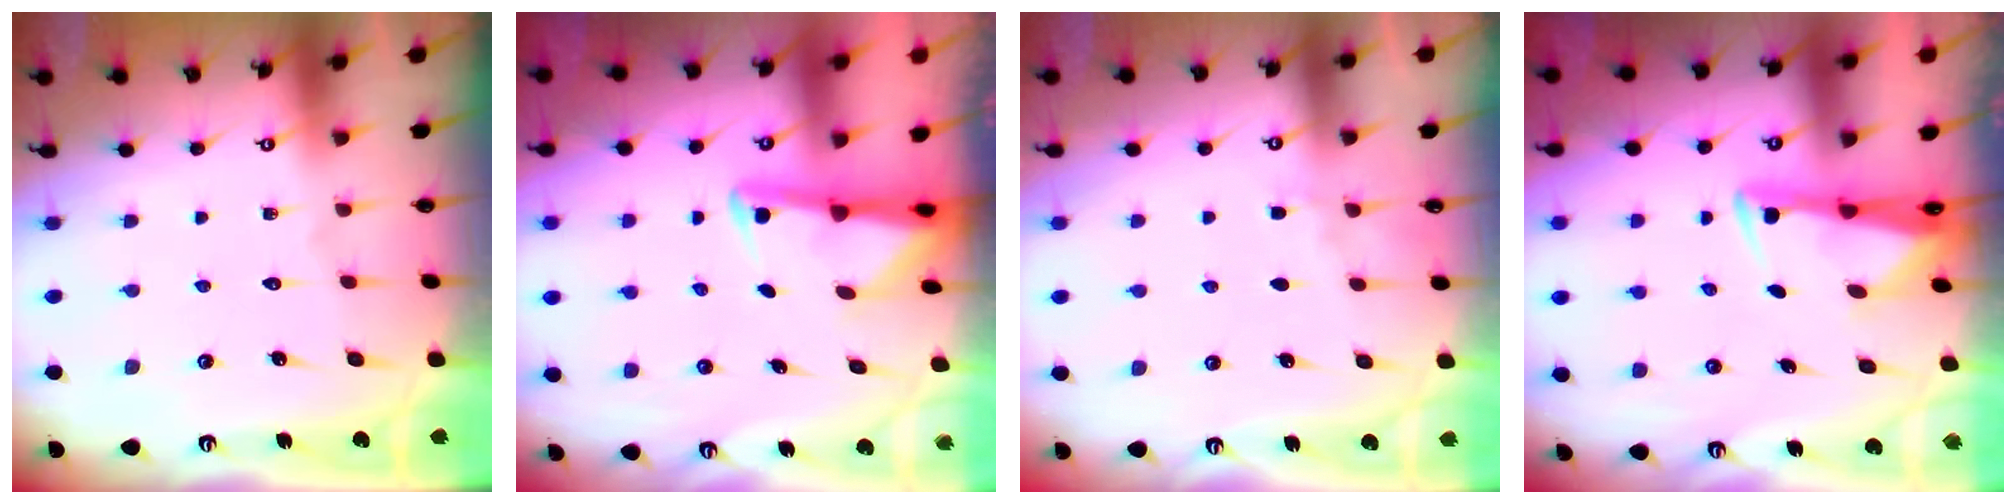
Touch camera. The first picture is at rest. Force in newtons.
{"total": 3.0, "press": 2.9, "slide": 0.7}
{"total": 2.9, "press": 2.8, "slide": 0.5}
{"total": 3.2, "press": 3.0, "slide": 0.9}